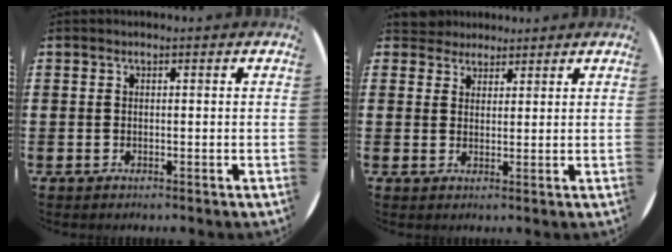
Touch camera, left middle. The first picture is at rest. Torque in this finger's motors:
{"motor_torque": [-0.29, -0.30, 0.01, 0.01]}